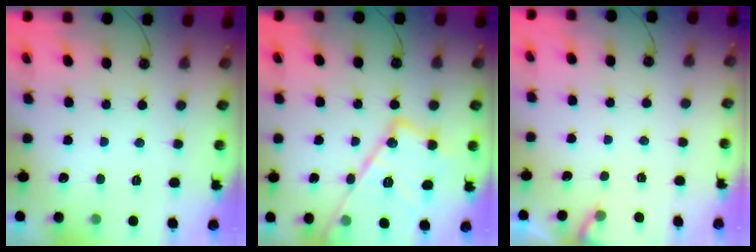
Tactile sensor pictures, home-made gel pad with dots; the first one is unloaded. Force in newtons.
{"total": 18.9, "press": 18.9, "slide": 0.9}
{"total": 3.8, "press": 3.7, "slide": 0.6}